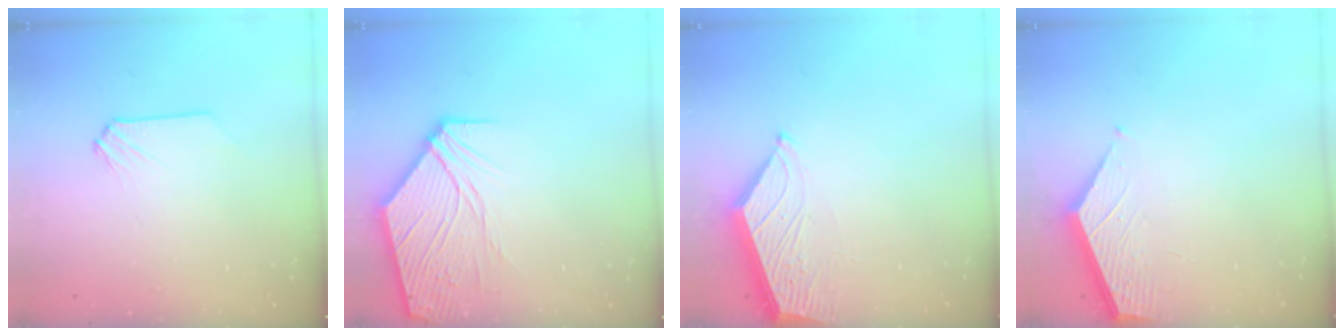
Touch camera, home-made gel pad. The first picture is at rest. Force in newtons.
{"total": 10.6, "press": 10.5, "slide": 1.5}
{"total": 4.0, "press": 4.0, "slide": 0.5}
{"total": 1.9, "press": 1.9, "slide": 0.2}